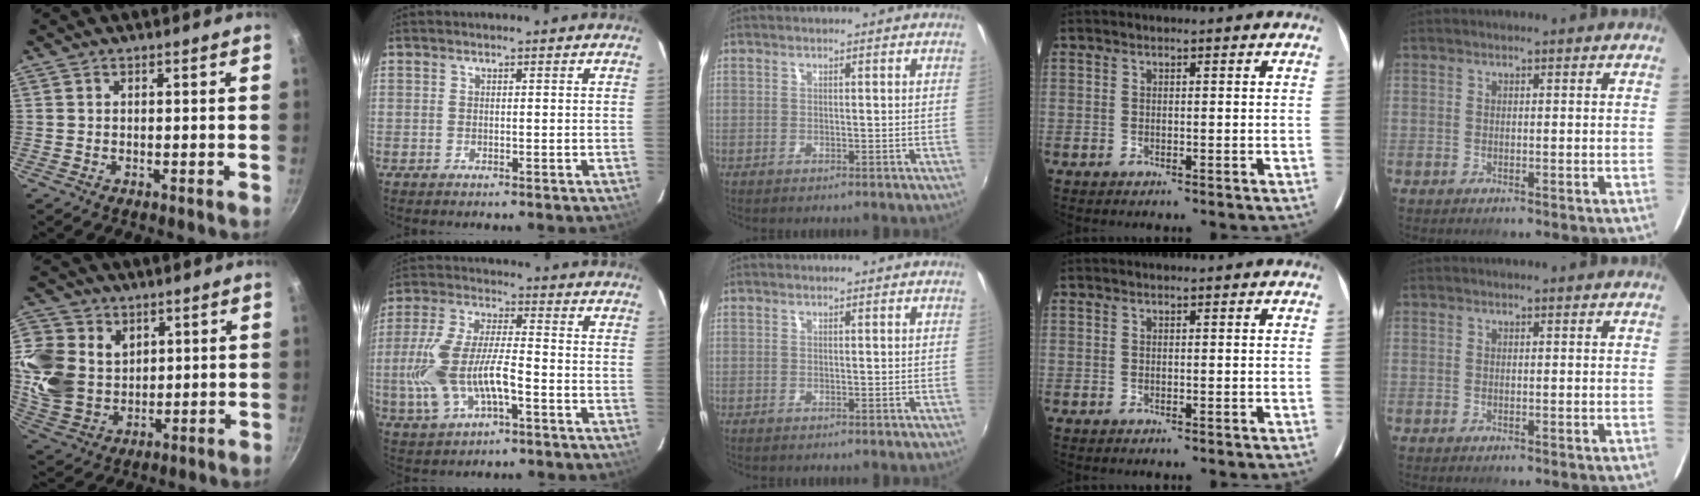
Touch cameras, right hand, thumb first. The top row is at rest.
{"thumb": {"total": 17.1, "force": [5.0, 13.9, 8.6], "torque": [-0.169, -0.018, 0.104]}, "index": {"total": 14.7, "force": [-4.2, 6.0, 12.7], "torque": [-0.276, -0.003, -0.073]}}